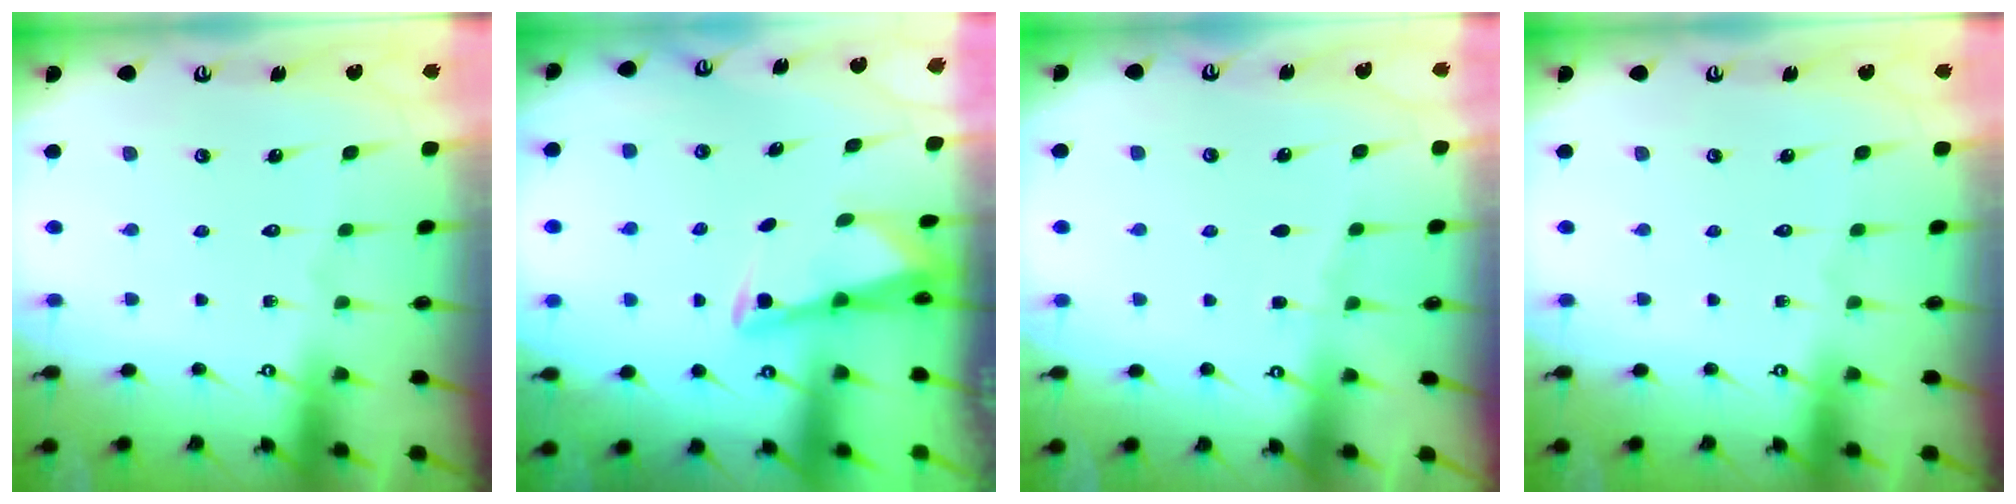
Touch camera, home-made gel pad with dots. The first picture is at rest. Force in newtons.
{"total": 2.7, "press": 2.7, "slide": 0.2}
{"total": 2.7, "press": 2.7, "slide": 0.4}
{"total": 0.0}